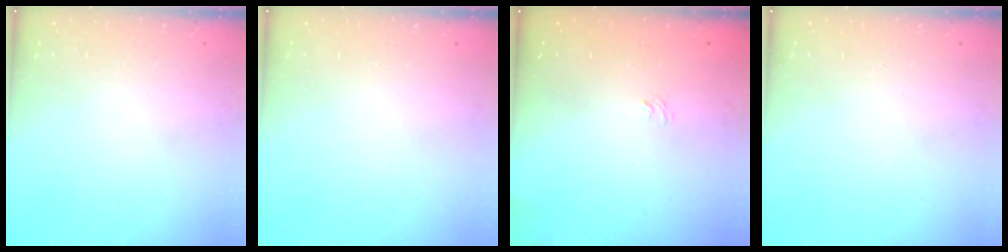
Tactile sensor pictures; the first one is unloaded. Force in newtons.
{"total": 0.0}
{"total": 1.1, "press": 0.1, "slide": 1.1}
{"total": 0.0}